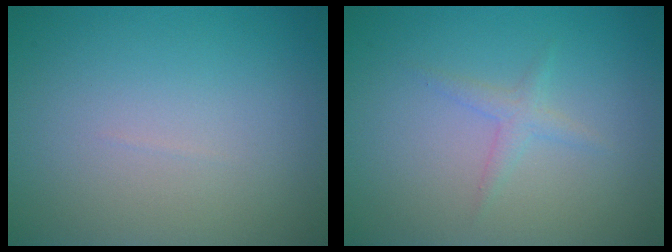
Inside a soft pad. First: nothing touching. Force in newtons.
{"total": 1.3, "press": 1.3, "slide": 0.0}